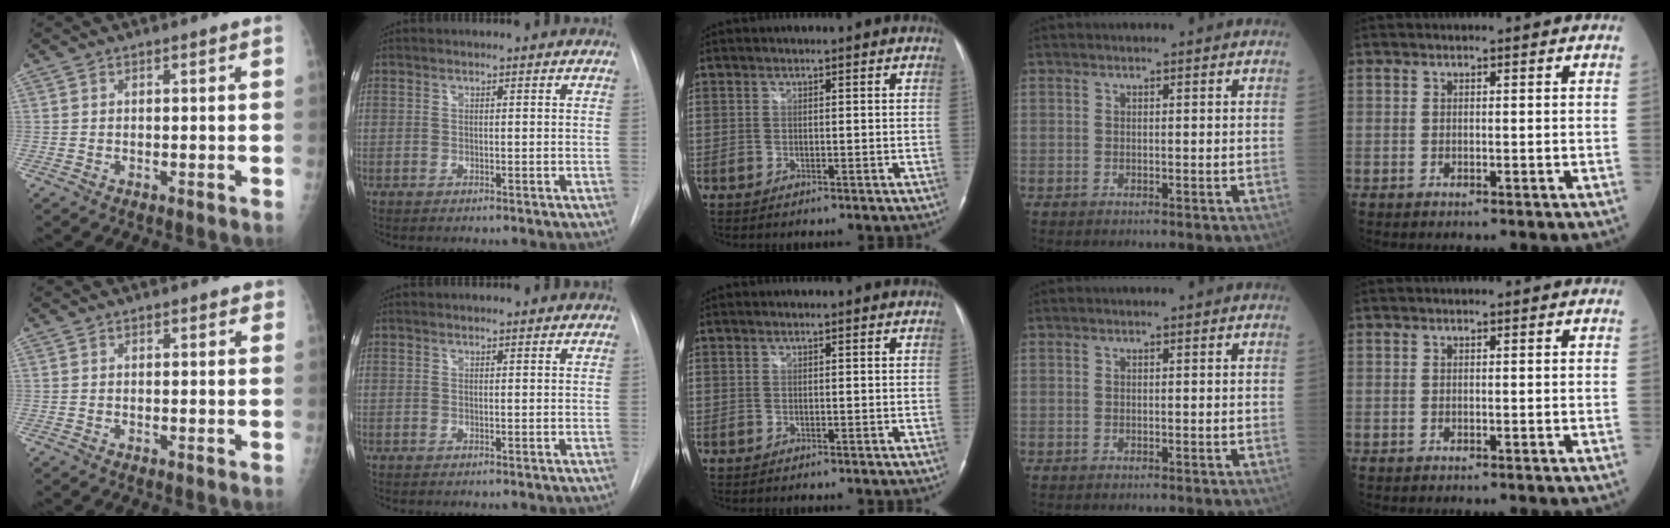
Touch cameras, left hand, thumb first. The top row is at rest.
{"thumb": {"total": 1.4, "force": [1.0, 0.7, 0.7], "torque": [0.005, -0.003, 0.007]}, "index": {"total": 1.8, "force": [1.8, 0.3, 0.2], "torque": [-0.008, 0.010, 0.017]}}